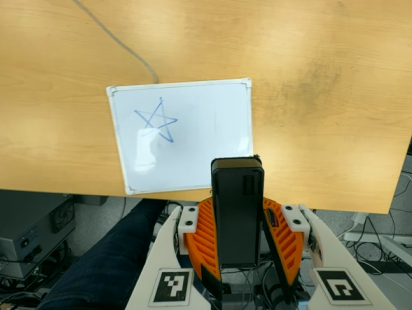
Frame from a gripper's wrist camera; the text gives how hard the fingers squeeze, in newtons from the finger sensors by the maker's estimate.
{"total": 5.9, "left": 5.9, "right": 5.9}